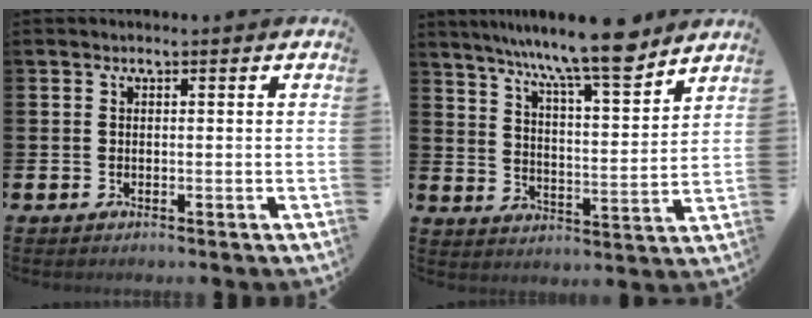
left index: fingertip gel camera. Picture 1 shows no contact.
{"total": 10.9, "force": [9.5, 0.9, 5.4], "torque": [-0.120, -0.053, 0.164]}